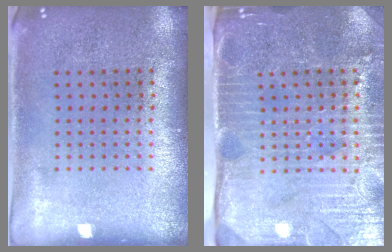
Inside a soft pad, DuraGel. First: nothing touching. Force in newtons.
{"total": 4.4, "press": 3.8, "slide": 2.3}